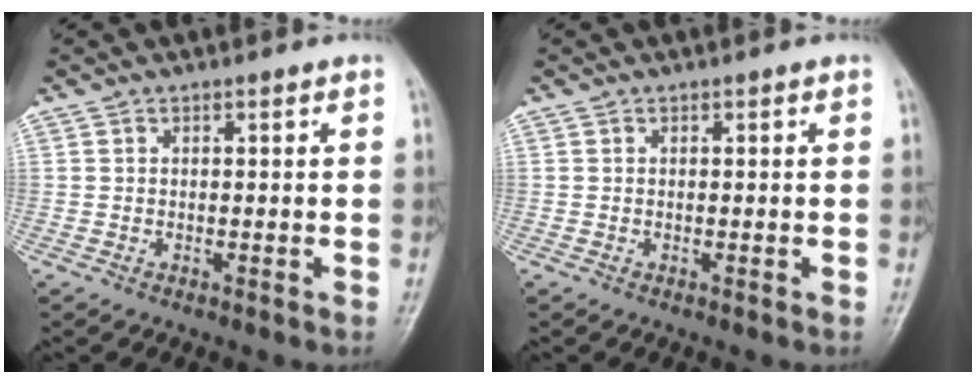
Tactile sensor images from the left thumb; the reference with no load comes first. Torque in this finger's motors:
{"motor_torque": [-0.01, 0.01, -0.02, -0.03, 0.00]}